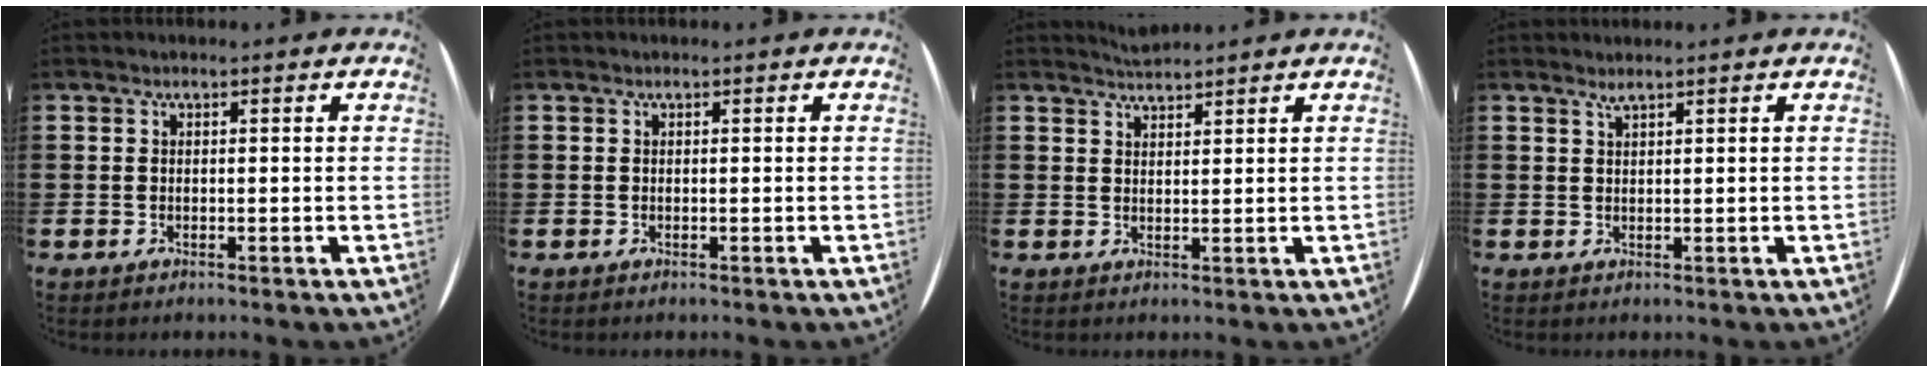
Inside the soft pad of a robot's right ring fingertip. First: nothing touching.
{"total": 0.0}
{"total": 1.7, "force": [1.6, -0.3, -0.3], "torque": [0.004, 0.000, 0.032]}
{"total": 1.0, "force": [0.9, -0.1, 0.3], "torque": [-0.005, -0.002, 0.017]}